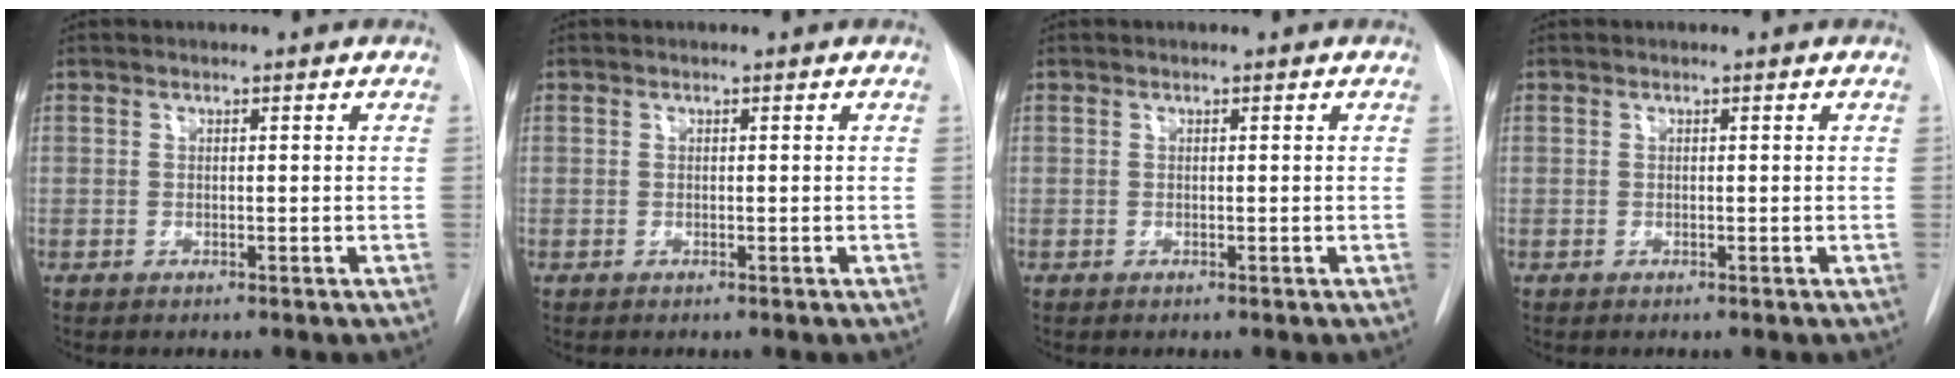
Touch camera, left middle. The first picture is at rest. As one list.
[{"total": 0.0}, {"total": 0.0}, {"total": 0.0}]